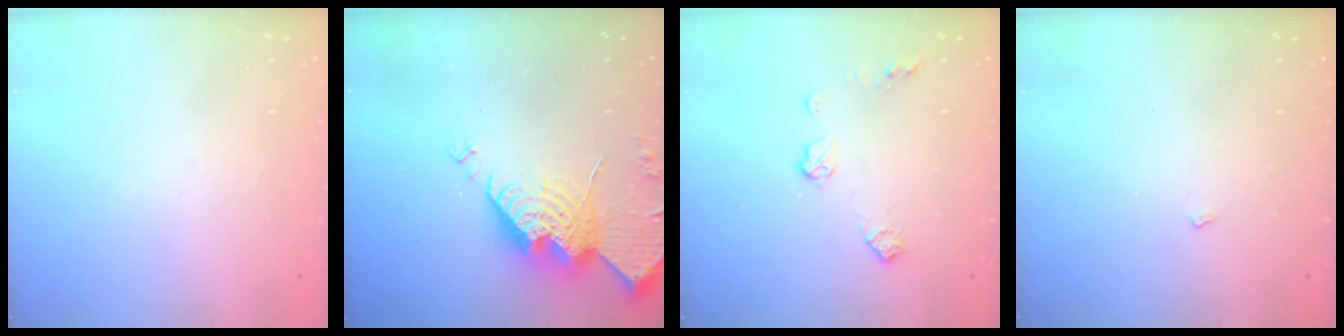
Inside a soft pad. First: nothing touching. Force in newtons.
{"total": 16.7, "press": 16.6, "slide": 1.5}
{"total": 7.2, "press": 7.2, "slide": 0.2}
{"total": 2.4, "press": 2.3, "slide": 0.4}